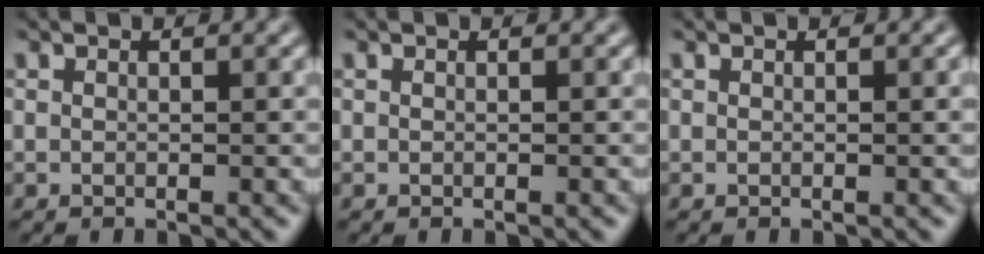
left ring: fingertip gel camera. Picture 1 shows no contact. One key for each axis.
{"total": 0.0}
{"total": 0.6, "fx": 0.1, "fy": 0.1, "fz": 0.6, "tx": -0.006, "ty": 0.001, "tz": 0.001}